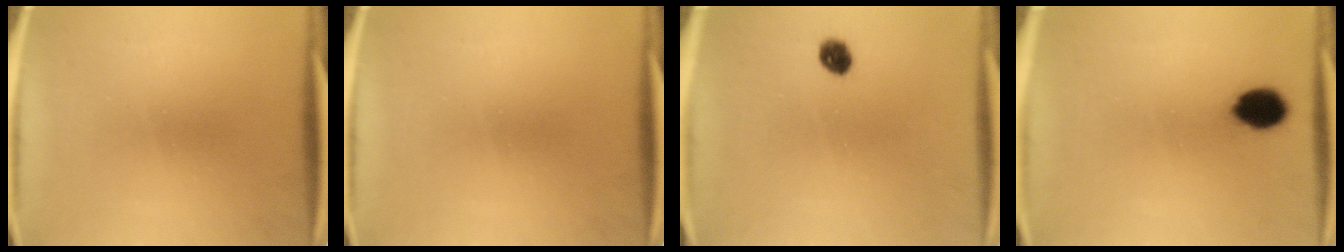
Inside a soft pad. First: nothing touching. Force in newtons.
{"total": 0.0}
{"total": 3.3}
{"total": 7.2}